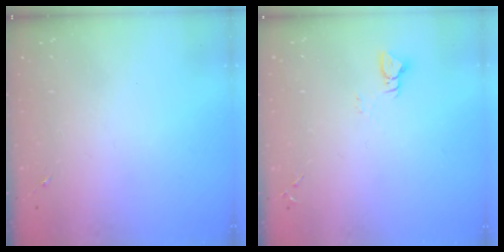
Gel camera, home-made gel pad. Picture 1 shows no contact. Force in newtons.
{"total": 3.0, "press": 3.0, "slide": 0.3}